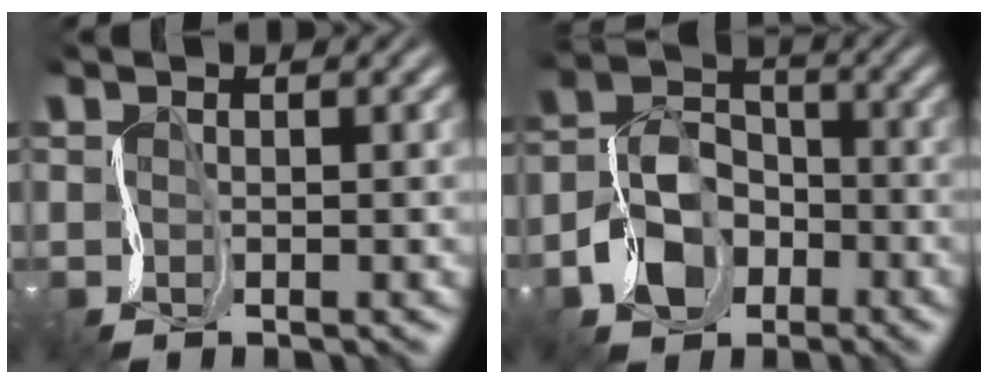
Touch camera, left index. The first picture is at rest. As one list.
[{"total": 4.7, "force": [-2.4, 3.8, 1.5], "torque": [-0.042, 0.015, -0.056]}]